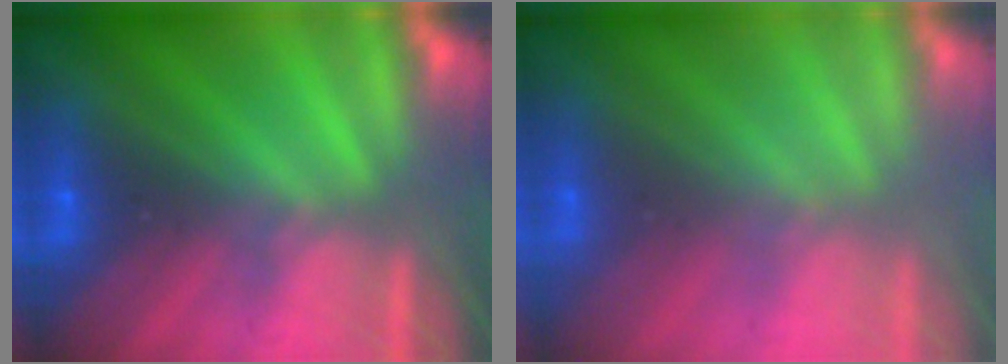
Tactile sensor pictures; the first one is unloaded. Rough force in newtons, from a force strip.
{"total": 2.7}